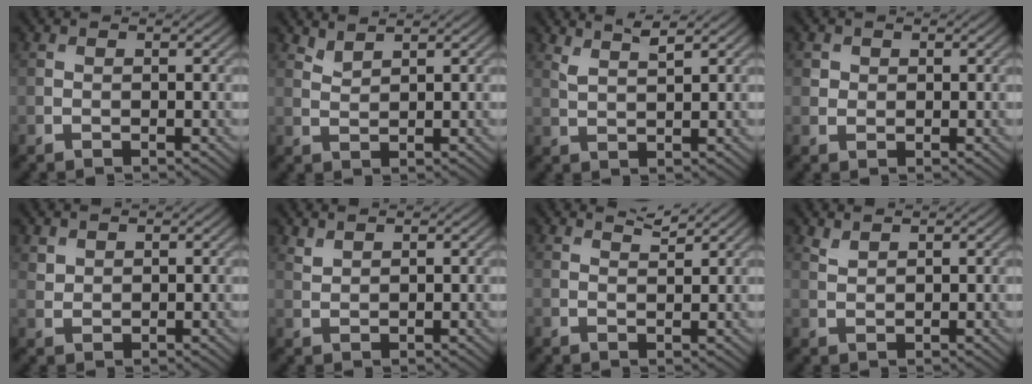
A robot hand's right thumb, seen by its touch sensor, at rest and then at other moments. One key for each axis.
{"total": 1.8, "fx": 1.7, "fy": 0.3, "fz": 0.6, "tx": -0.023, "ty": 0.001, "tz": 0.041}
{"total": 2.6, "fx": 2.1, "fy": 0.4, "fz": 1.6, "tx": -0.036, "ty": 0.002, "tz": 0.047}
{"total": 1.4, "fx": 0.5, "fy": 1.3, "fz": 0.3, "tx": -0.004, "ty": -0.004, "tz": 0.007}
{"total": 1.5, "fx": 1.2, "fy": 0.8, "fz": 0.4, "tx": -0.012, "ty": -0.001, "tz": 0.029}
{"total": 1.5, "fx": 1.3, "fy": 0.3, "fz": 0.5, "tx": -0.019, "ty": 0.001, "tz": 0.033}
{"total": 1.6, "fx": 1.5, "fy": 0.0, "fz": 0.7, "tx": -0.019, "ty": 0.002, "tz": 0.030}
{"total": 1.5, "fx": 1.4, "fy": 0.2, "fz": 0.6, "tx": -0.021, "ty": 0.002, "tz": 0.033}